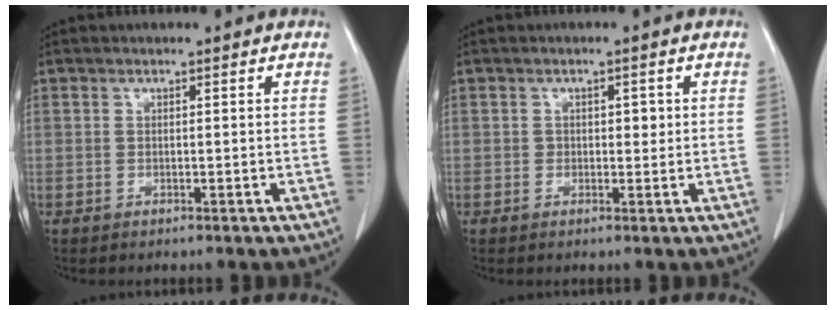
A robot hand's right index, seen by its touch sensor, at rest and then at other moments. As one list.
[{"total": 0.7, "force": [0.2, 0.5, 0.5], "torque": [-0.004, 0.003, 0.005]}]